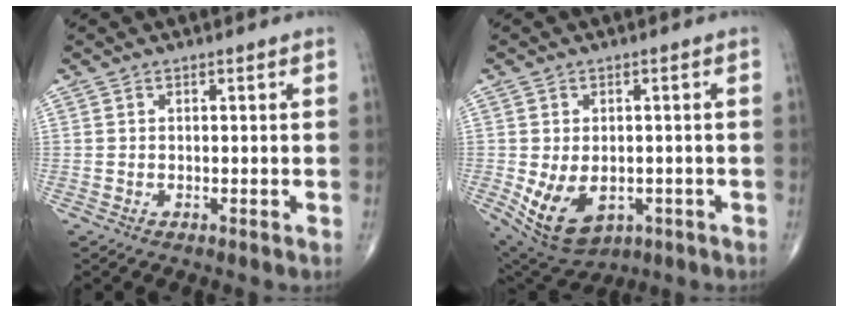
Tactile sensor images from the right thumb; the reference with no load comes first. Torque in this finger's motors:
{"motor_torque": [-0.23, 0.62, 0.84, 0.11, 0.30]}